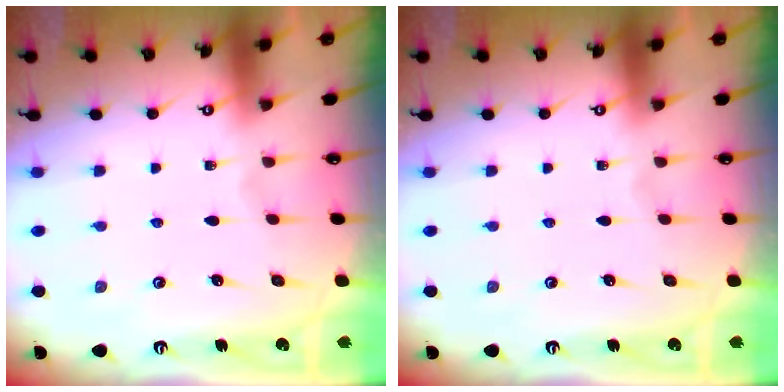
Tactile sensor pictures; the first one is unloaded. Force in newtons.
{"total": 0.0}